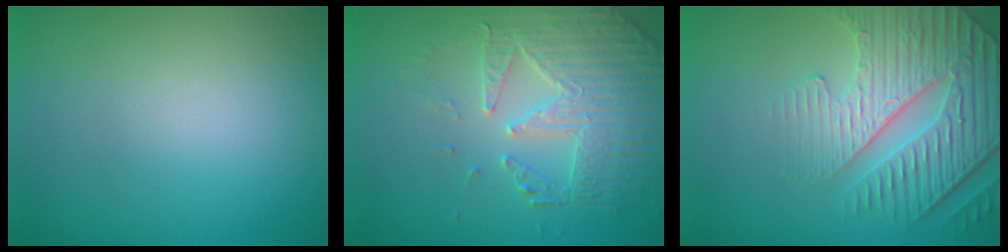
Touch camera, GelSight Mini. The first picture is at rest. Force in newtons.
{"total": 4.4, "press": 4.2, "slide": 1.3}
{"total": 5.5, "press": 5.0, "slide": 2.2}